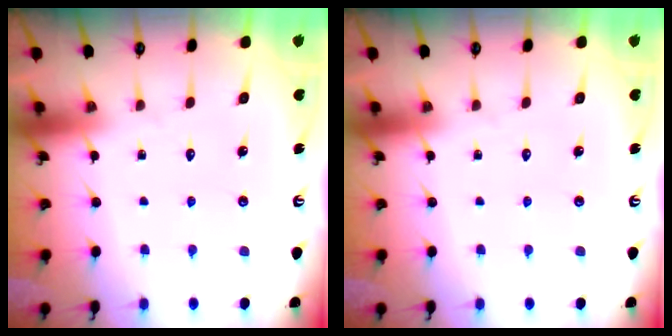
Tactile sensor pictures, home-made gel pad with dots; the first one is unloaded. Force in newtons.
{"total": 0.0}